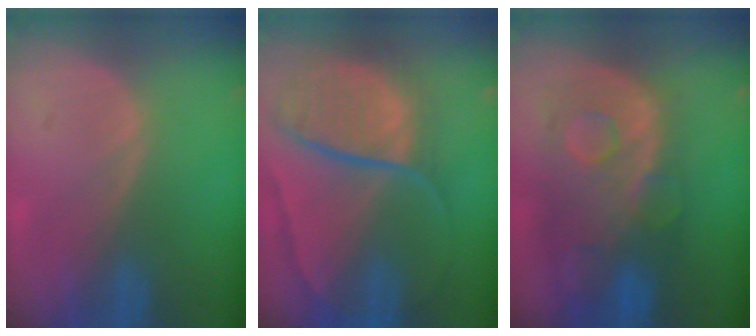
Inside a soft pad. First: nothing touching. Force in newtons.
{"total": 10.6, "press": 8.8, "slide": 6.0}
{"total": 11.2, "press": 9.8, "slide": 5.5}